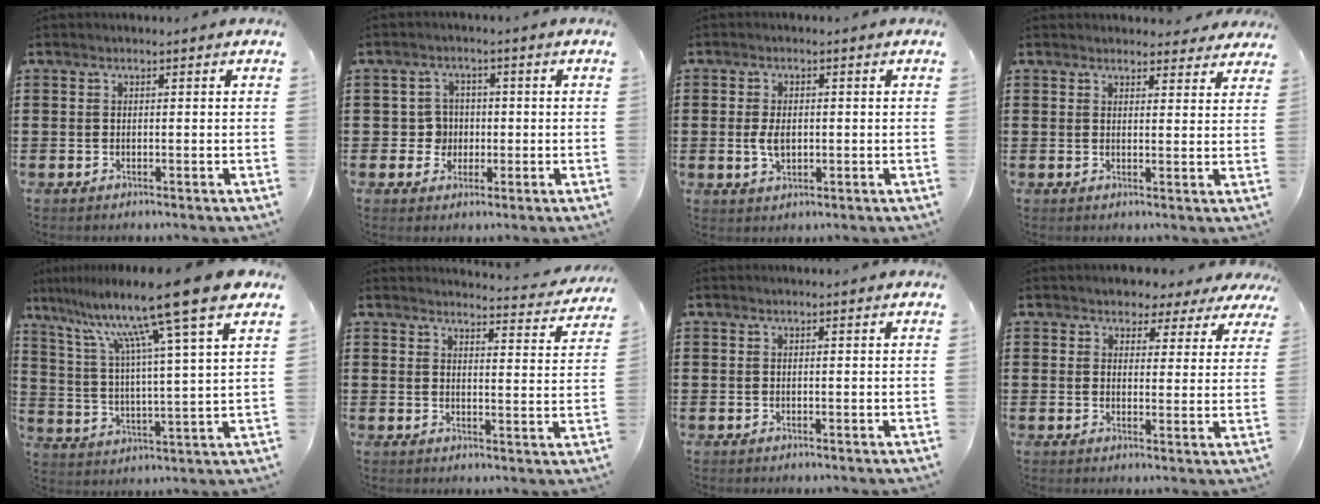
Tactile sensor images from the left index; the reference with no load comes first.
{"total": 3.9, "force": [-0.4, 3.7, 1.2], "torque": [-0.030, 0.004, -0.014]}
{"total": 3.6, "force": [-0.1, 2.1, 2.9], "torque": [-0.064, 0.004, -0.006]}
{"total": 2.8, "force": [2.7, 0.7, 0.5], "torque": [-0.008, -0.008, 0.048]}
{"total": 14.2, "force": [10.6, -0.4, 9.3], "torque": [-0.201, -0.061, 0.164]}
{"total": 3.6, "force": [3.6, -0.1, 0.7], "torque": [-0.020, -0.026, 0.060]}
{"total": 0.0}
{"total": 3.2, "force": [2.7, 1.7, 0.3], "torque": [-0.016, -0.009, 0.044]}